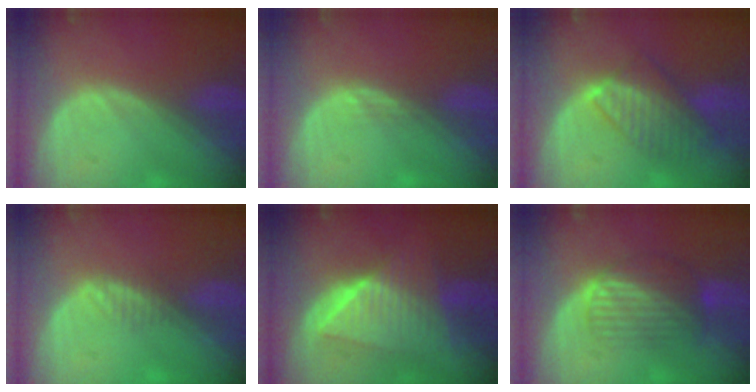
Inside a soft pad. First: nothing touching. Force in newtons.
{"total": 1.0, "press": 0.8, "slide": 0.7}
{"total": 8.3, "press": 7.1, "slide": 4.3}
{"total": 1.7, "press": 1.4, "slide": 1.0}
{"total": 8.7, "press": 8.7, "slide": 0.4}
{"total": 7.0, "press": 6.5, "slide": 2.5}